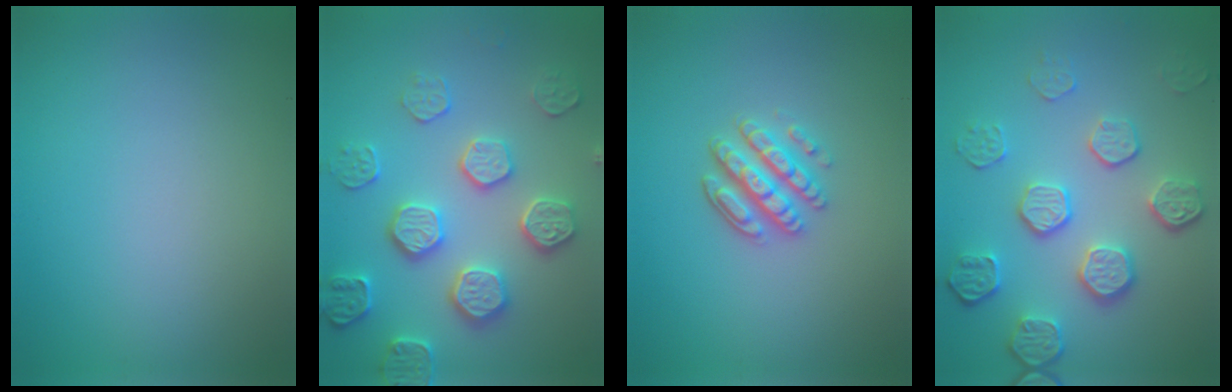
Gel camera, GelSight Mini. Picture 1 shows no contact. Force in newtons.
{"total": 4.9, "press": 4.7, "slide": 1.3}
{"total": 3.5, "press": 3.0, "slide": 1.7}
{"total": 5.3, "press": 4.0, "slide": 3.5}